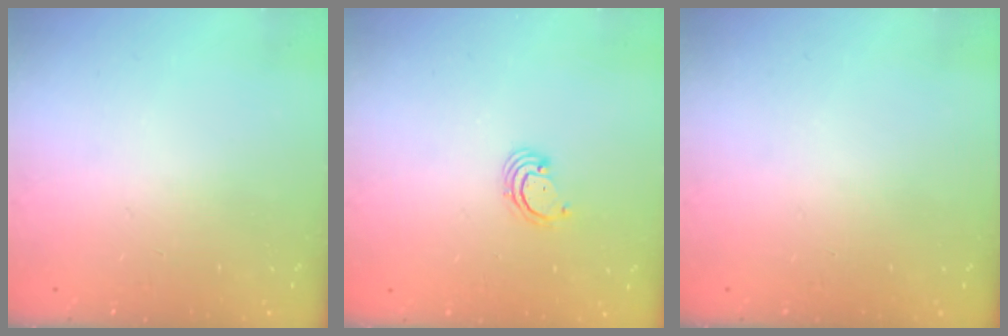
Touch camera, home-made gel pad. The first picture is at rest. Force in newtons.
{"total": 2.6, "press": 2.6, "slide": 0.3}
{"total": 0.0}